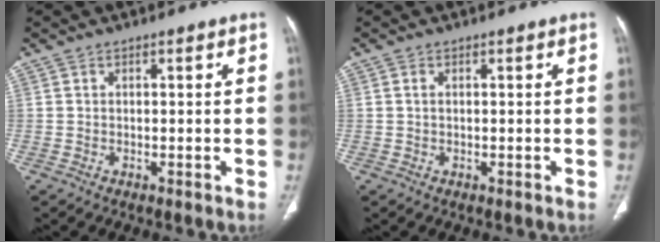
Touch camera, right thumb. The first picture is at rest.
{"total": 0.7, "force": [0.2, 0.3, 0.5], "torque": [-0.014, 0.005, 0.004]}